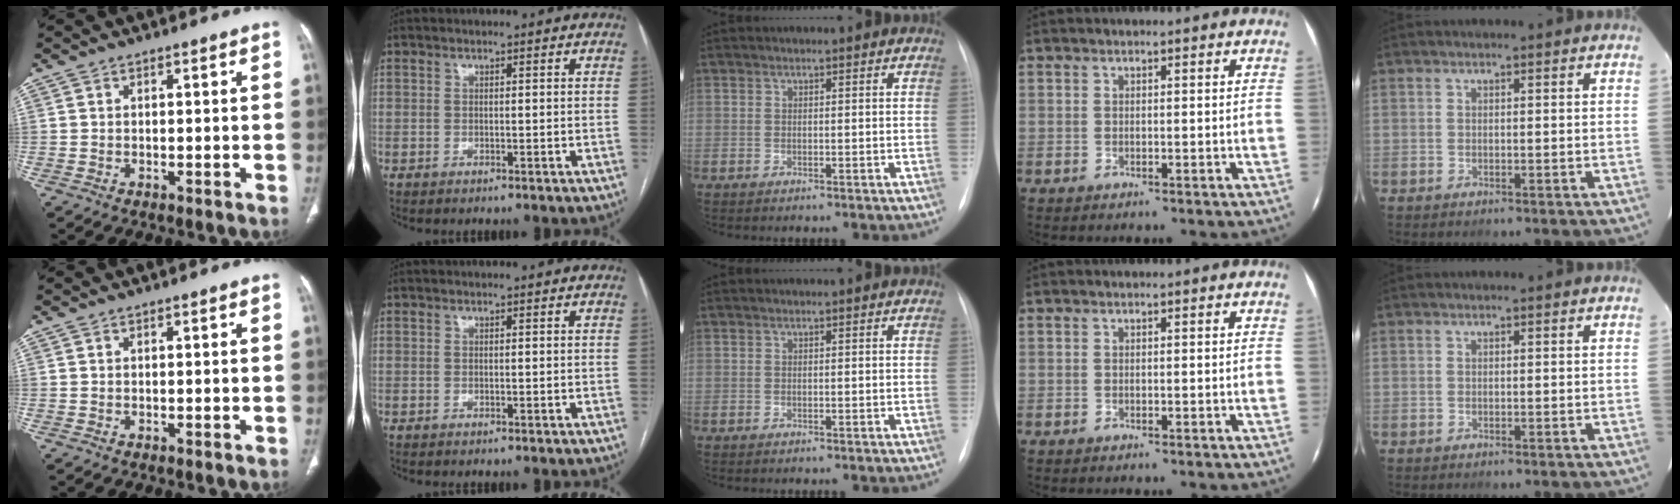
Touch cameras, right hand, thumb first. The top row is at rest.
{}